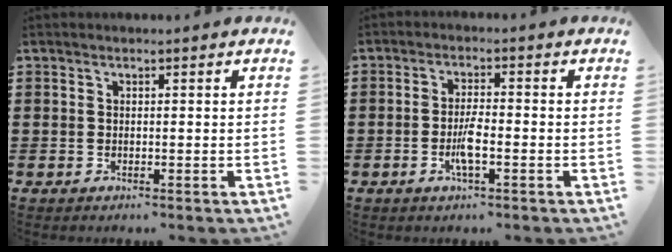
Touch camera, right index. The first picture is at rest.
{"total": 3.7, "force": [-1.2, 0.7, 3.4], "torque": [-0.072, -0.005, -0.026]}